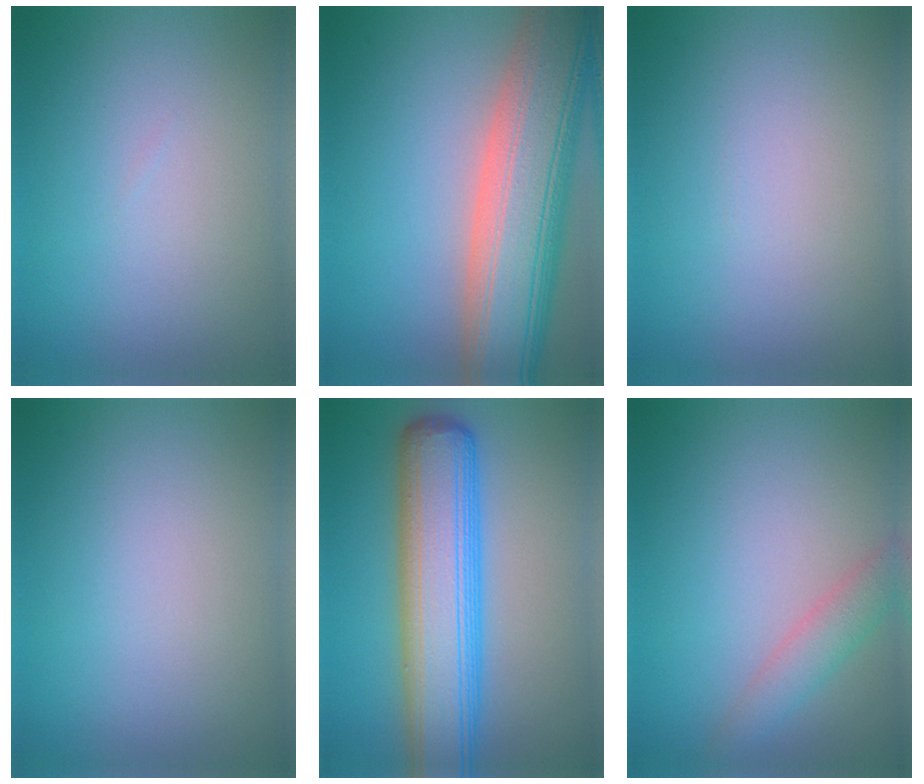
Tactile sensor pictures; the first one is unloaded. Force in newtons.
{"total": 12.4, "press": 12.4, "slide": 0.8}
{"total": 0.0}
{"total": 0.0}
{"total": 10.0, "press": 10.0, "slide": 0.3}
{"total": 2.4, "press": 2.4, "slide": 0.1}